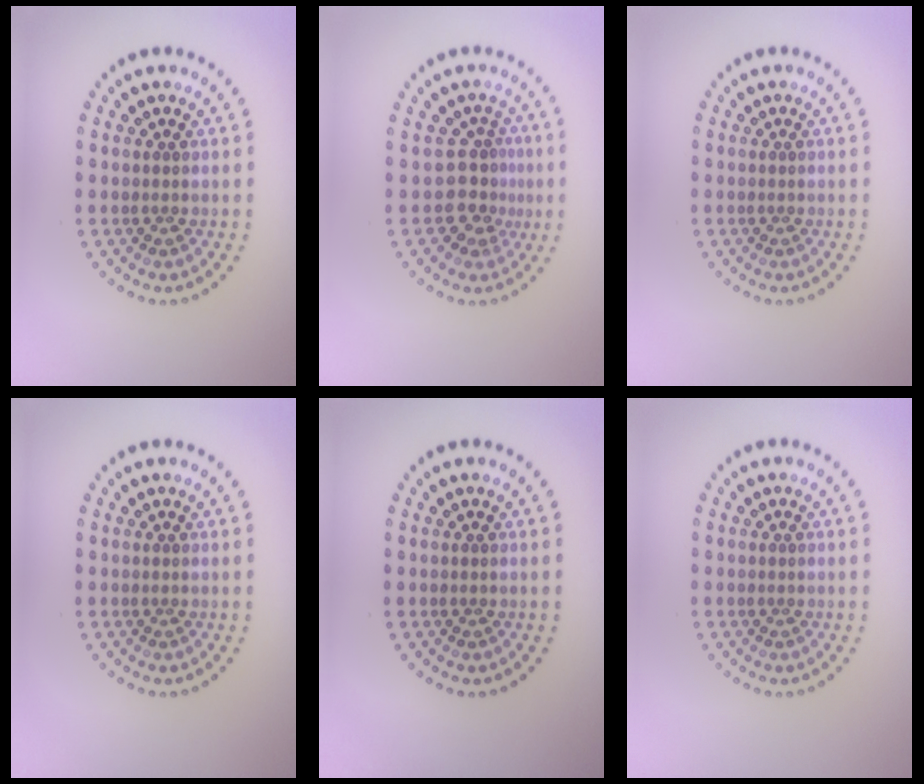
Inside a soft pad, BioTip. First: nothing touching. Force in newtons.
{"total": 3.0, "press": 2.1, "slide": 2.0}
{"total": 0.0}
{"total": 0.0}
{"total": 0.0}
{"total": 0.0}